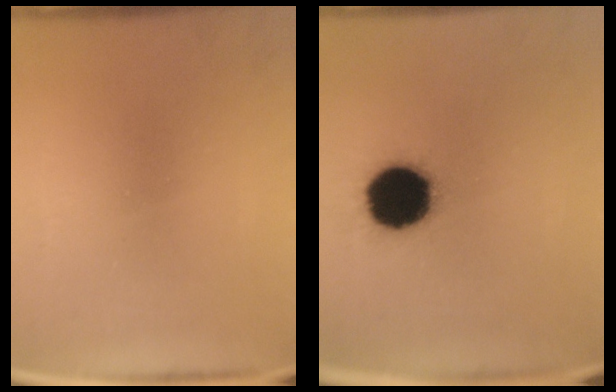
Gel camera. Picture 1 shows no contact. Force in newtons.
{"total": 18.4}